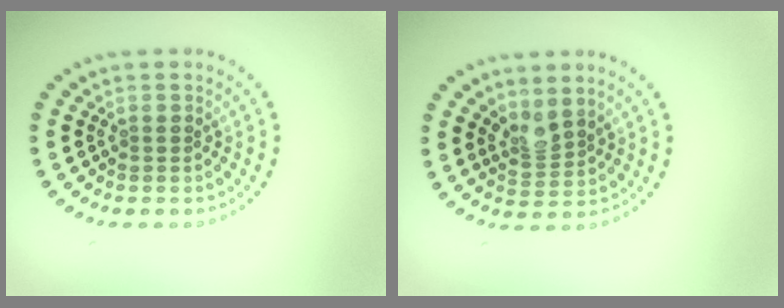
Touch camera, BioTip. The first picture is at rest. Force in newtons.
{"total": 2.1, "press": 1.5, "slide": 1.4}